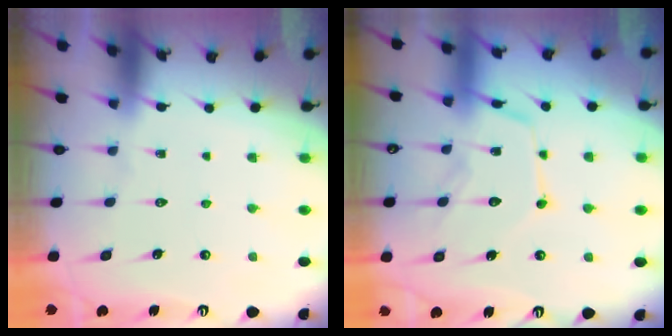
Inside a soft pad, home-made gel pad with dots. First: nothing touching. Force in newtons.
{"total": 12.1, "press": 12.1, "slide": 1.0}